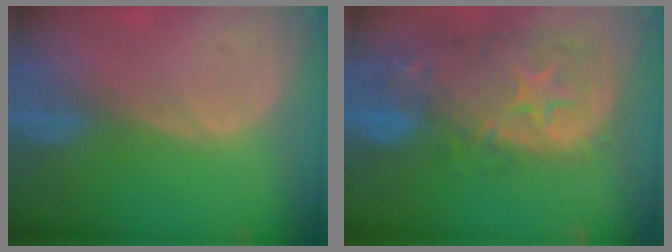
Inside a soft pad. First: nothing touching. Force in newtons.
{"total": 14.1, "press": 11.4, "slide": 8.4}